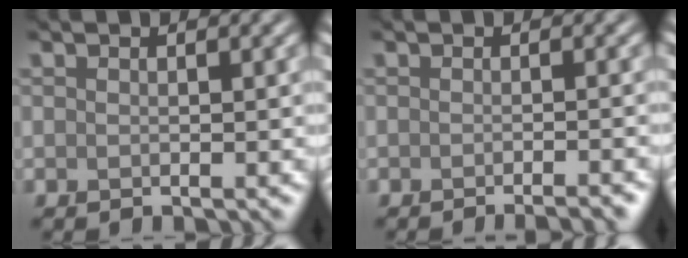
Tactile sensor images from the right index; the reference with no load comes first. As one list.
[{"total": 2.8, "force": [-2.1, 0.6, 1.9], "torque": [-0.010, 0.005, -0.030]}]